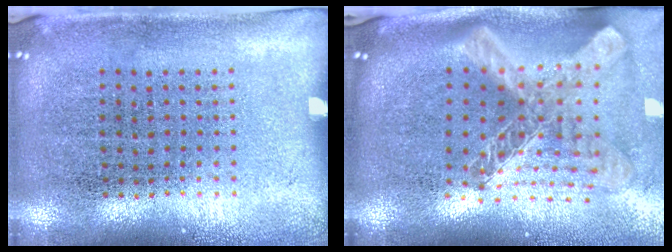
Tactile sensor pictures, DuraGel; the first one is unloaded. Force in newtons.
{"total": 2.8, "press": 1.9, "slide": 2.1}